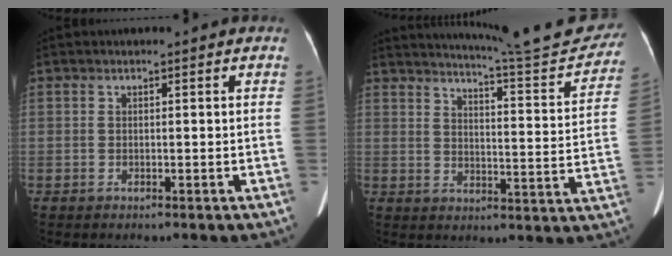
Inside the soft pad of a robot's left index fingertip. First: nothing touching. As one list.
[{"total": 18.1, "force": [17.2, 0.1, 5.8], "torque": [-0.085, -0.063, 0.211]}]